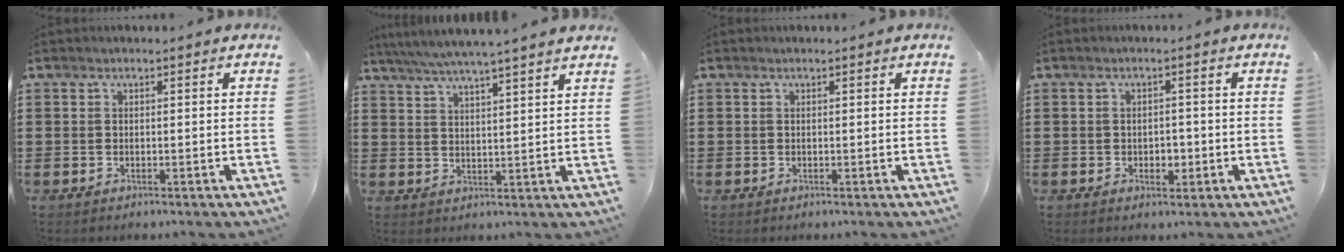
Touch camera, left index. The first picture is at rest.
{"total": 4.7, "force": [4.3, -0.5, 1.7], "torque": [-0.047, -0.022, 0.074]}
{"total": 0.0}
{"total": 2.2, "force": [-0.4, 1.5, 1.5], "torque": [-0.030, 0.004, -0.011]}